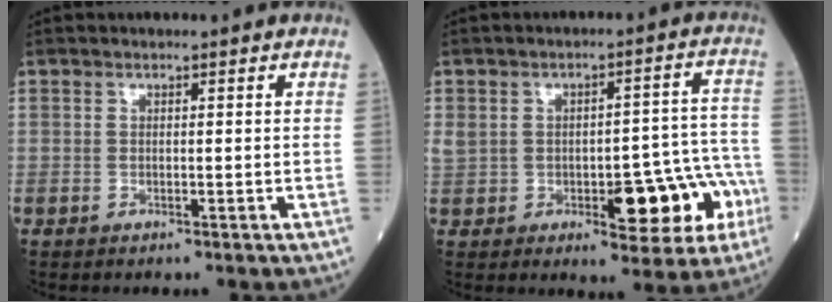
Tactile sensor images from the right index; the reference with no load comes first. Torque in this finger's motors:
{"motor_torque": [1.11, -0.29, 0.21, 0.11]}